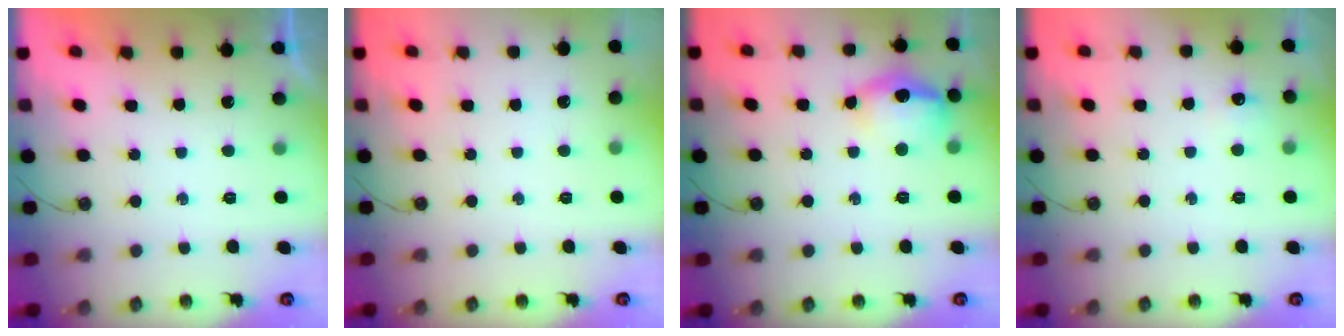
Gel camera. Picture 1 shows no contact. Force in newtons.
{"total": 0.0}
{"total": 13.9, "press": 13.8, "slide": 1.3}
{"total": 5.2, "press": 5.1, "slide": 0.7}